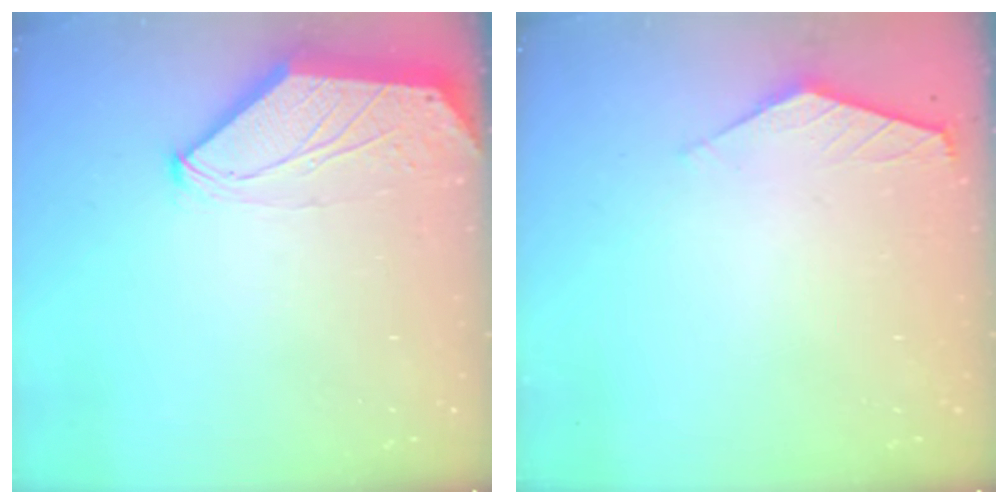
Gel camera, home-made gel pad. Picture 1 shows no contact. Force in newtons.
{"total": 1.3, "press": 1.3, "slide": 0.3}